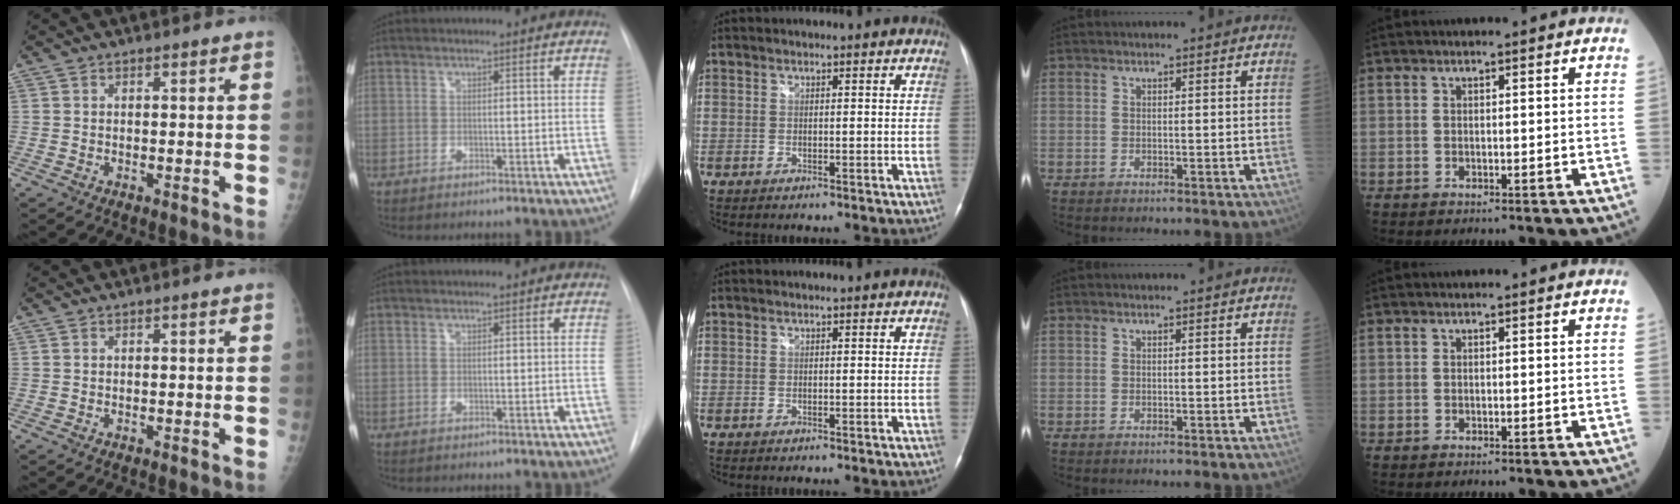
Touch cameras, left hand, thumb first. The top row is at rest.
{}